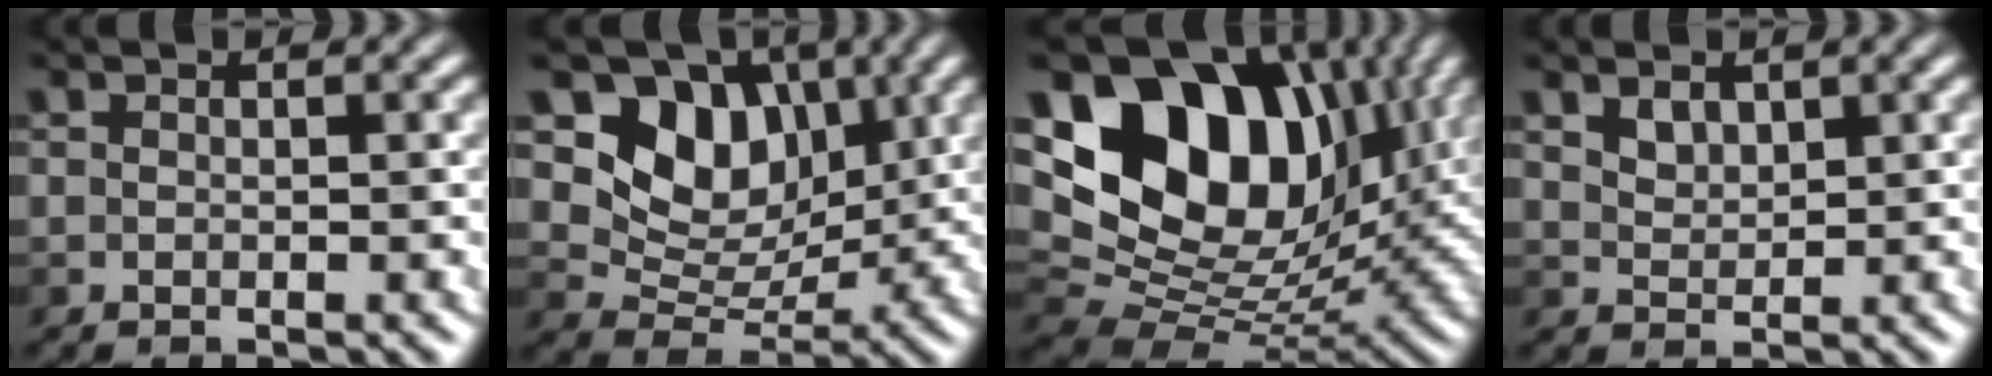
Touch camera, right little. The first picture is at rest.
{"total": 8.2, "force": [3.0, 6.1, 4.4], "torque": [-0.078, -0.010, 0.053]}
{"total": 15.8, "force": [6.0, 10.5, 10.1], "torque": [-0.191, 0.039, 0.108]}
{"total": 0.9, "force": [0.6, 0.6, 0.4], "torque": [-0.020, -0.003, 0.013]}